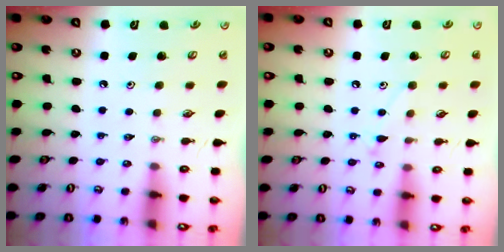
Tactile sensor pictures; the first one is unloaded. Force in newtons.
{"total": 7.5, "press": 7.4, "slide": 0.6}